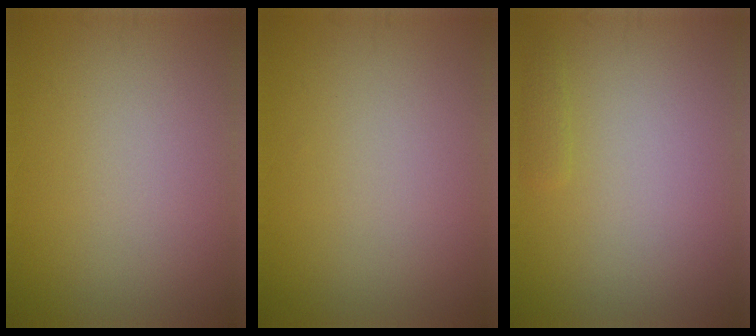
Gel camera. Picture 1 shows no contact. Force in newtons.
{"total": 0.0}
{"total": 0.7, "press": 0.7, "slide": 0.0}